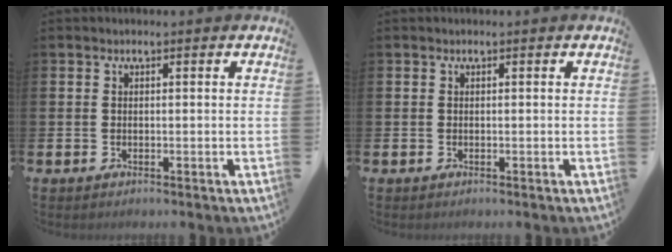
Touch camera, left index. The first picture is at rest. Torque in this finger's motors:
{"motor_torque": [0.00, 0.00, 0.00, -0.01]}